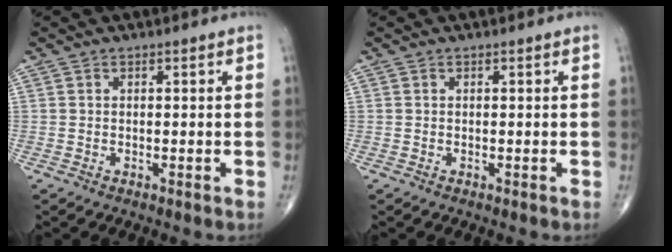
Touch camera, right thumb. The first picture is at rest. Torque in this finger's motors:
{"motor_torque": [0.00, 0.00, 0.00, 0.00, 0.00]}